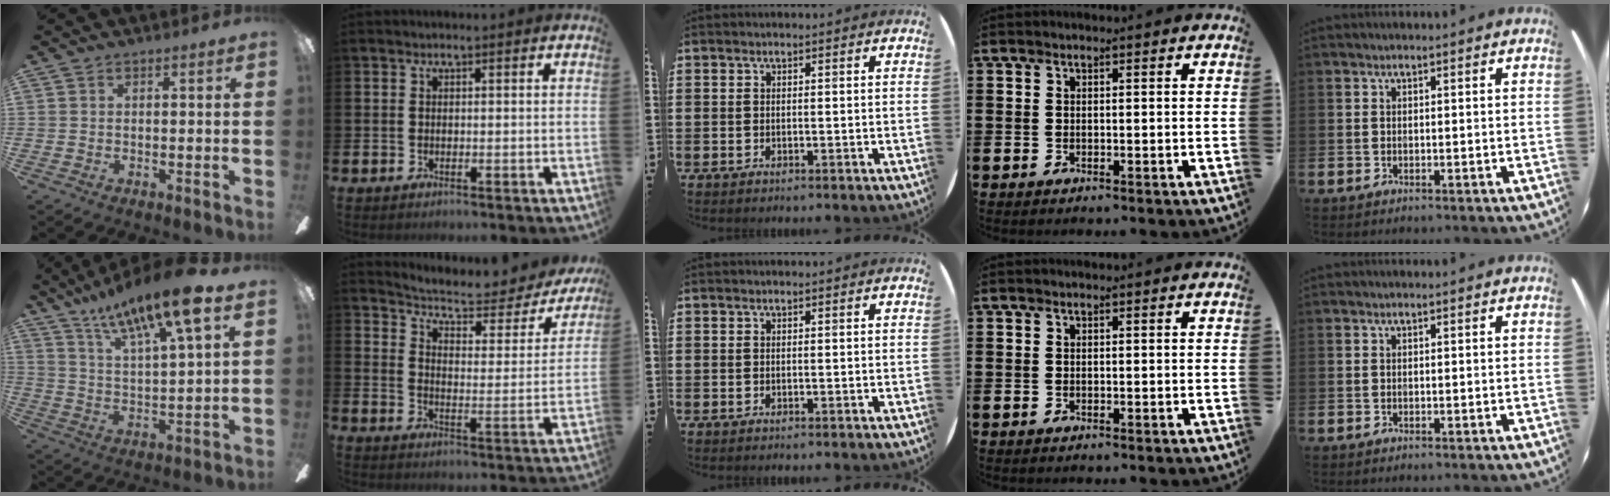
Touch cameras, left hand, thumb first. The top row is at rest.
{"thumb": {"total": 16.6, "force": [11.8, 3.6, 11.1], "torque": [-0.196, -0.056, 0.191]}, "index": {"total": 5.6, "force": [5.1, 1.4, 1.8], "torque": [-0.060, -0.038, 0.080]}}